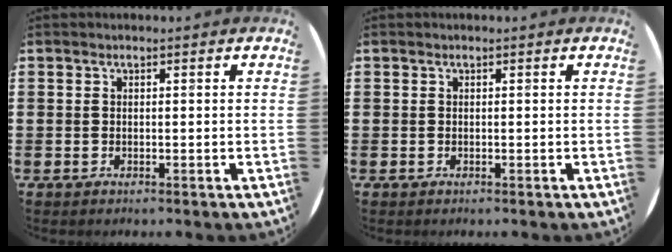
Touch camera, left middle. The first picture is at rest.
{"total": 0.0}